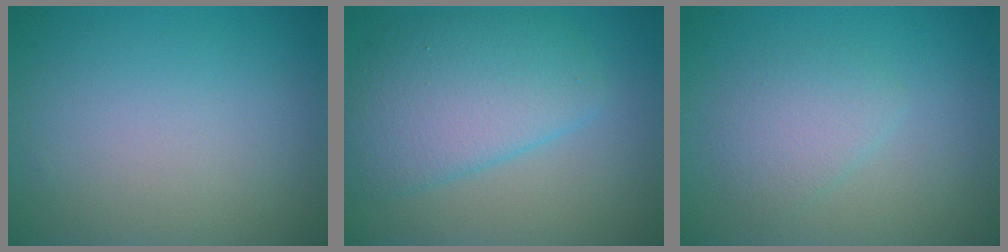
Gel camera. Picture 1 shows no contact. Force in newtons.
{"total": 6.1, "press": 6.1, "slide": 0.1}
{"total": 2.4, "press": 2.4, "slide": 0.1}